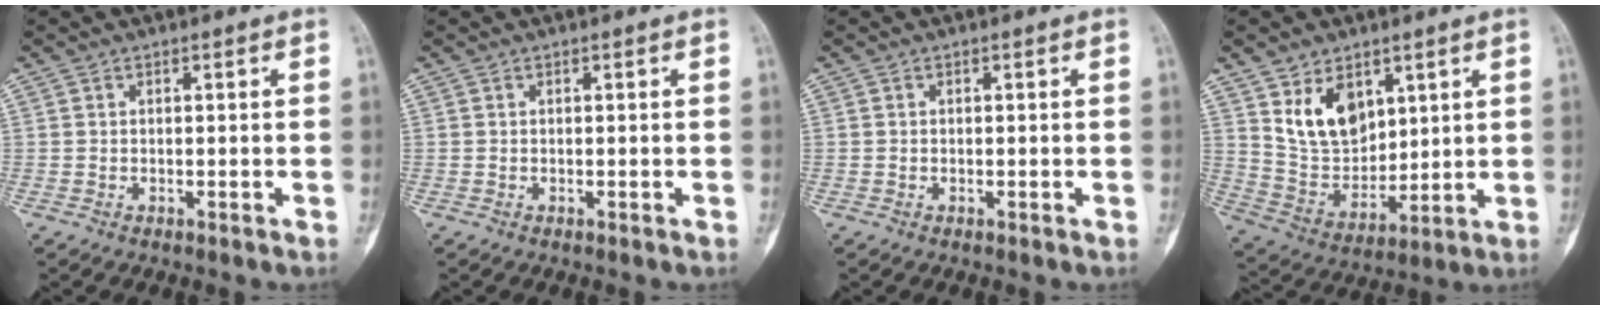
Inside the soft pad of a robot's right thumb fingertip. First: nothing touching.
{"total": 0.0}
{"total": 0.0}
{"total": 11.9, "force": [5.7, 7.9, 6.9], "torque": [-0.089, -0.038, 0.125]}